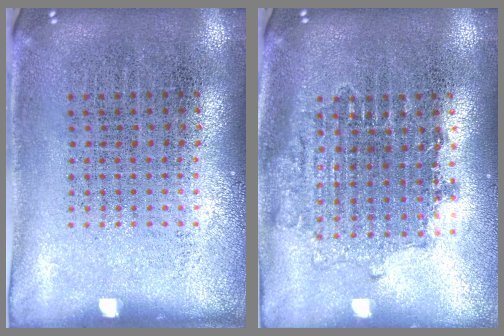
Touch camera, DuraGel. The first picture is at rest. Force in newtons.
{"total": 1.5, "press": 1.3, "slide": 0.8}